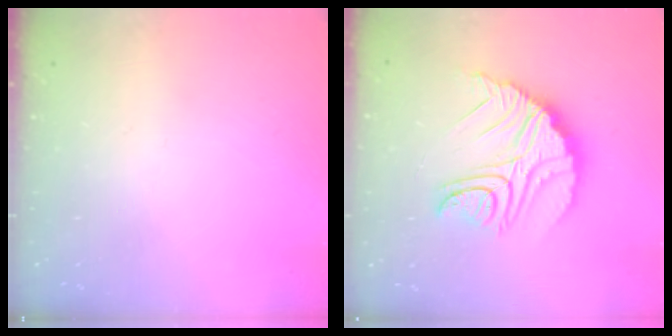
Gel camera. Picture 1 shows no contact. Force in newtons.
{"total": 16.2, "press": 16.1, "slide": 1.3}